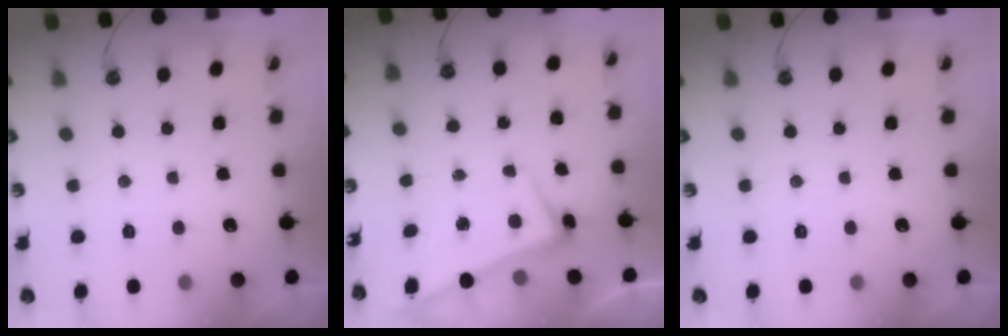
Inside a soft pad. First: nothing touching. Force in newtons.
{"total": 2.3, "press": 2.1, "slide": 0.9}
{"total": 0.0}